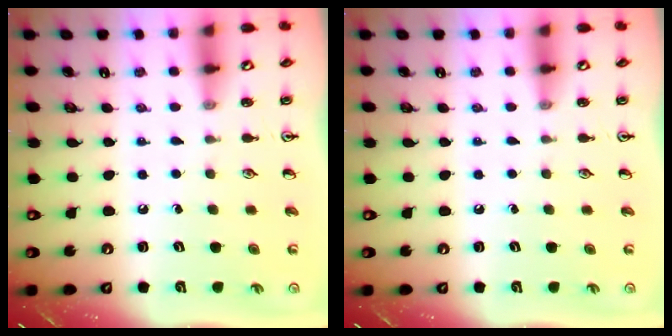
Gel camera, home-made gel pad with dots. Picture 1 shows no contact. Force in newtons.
{"total": 0.0}